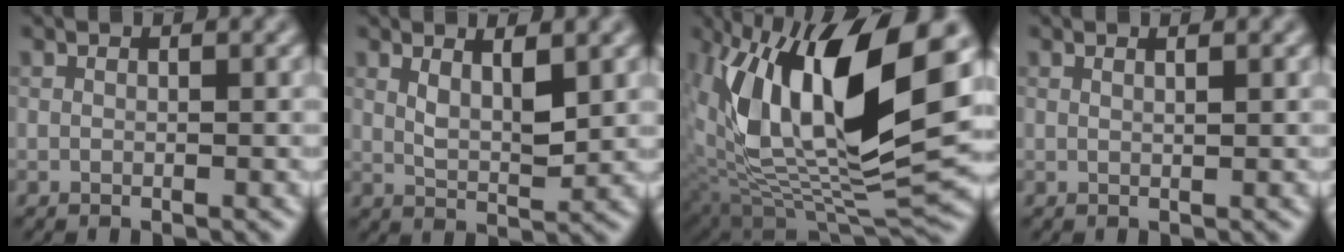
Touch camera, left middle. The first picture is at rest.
{"total": 2.8, "force": [1.1, 0.7, 2.4], "torque": [-0.056, -0.006, 0.033]}
{"total": 14.9, "force": [3.7, 6.2, 13.0], "torque": [-0.248, 0.002, 0.070]}
{"total": 0.9, "force": [0.5, 0.4, 0.6], "torque": [0.003, 0.007, -0.005]}